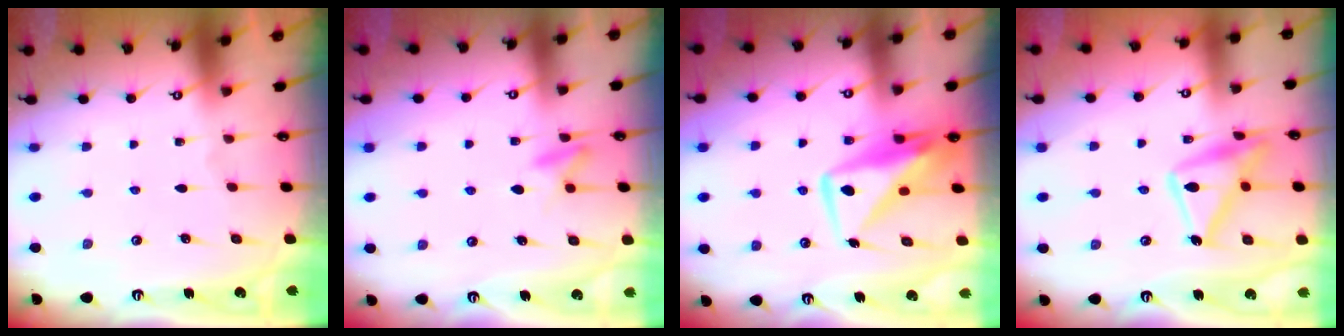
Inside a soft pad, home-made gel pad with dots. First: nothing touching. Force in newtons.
{"total": 8.3, "press": 8.3, "slide": 0.9}
{"total": 10.7, "press": 10.7, "slide": 0.9}
{"total": 16.2, "press": 16.1, "slide": 1.1}